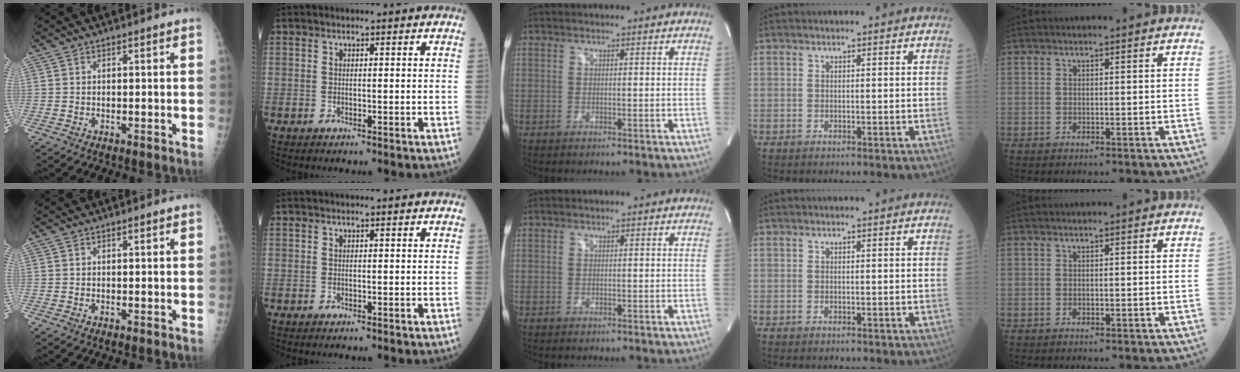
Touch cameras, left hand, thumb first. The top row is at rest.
{}